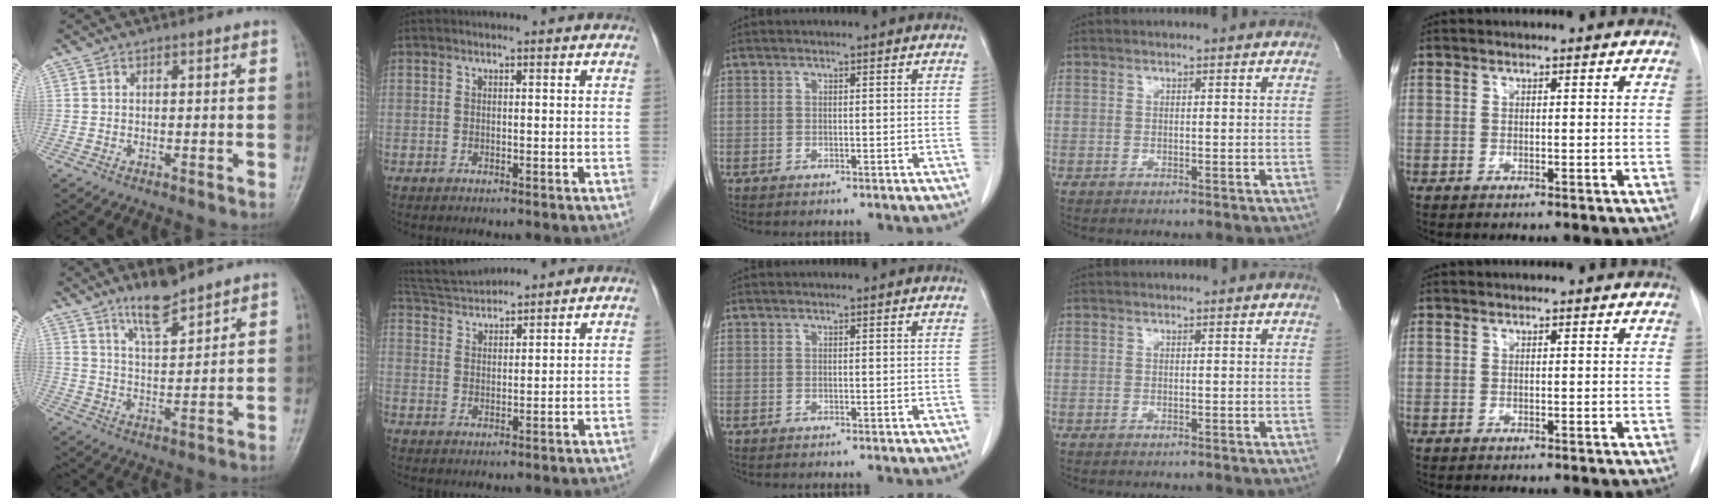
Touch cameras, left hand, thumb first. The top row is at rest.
{"thumb": {"total": 7.6, "force": [6.1, 1.9, 4.3], "torque": [-0.062, -0.047, 0.109]}, "index": {"total": 5.7, "force": [5.7, -0.1, 0.6], "torque": [-0.020, 0.026, 0.110]}}